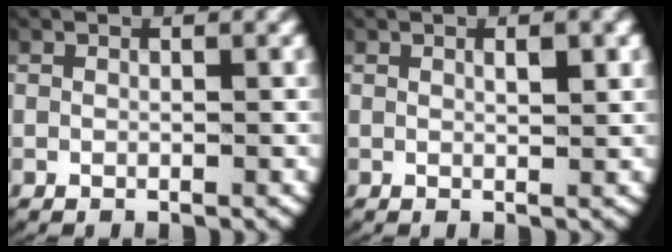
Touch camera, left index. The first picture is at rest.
{"total": 1.2, "force": [0.5, 0.2, 1.1], "torque": [-0.014, -0.004, 0.009]}